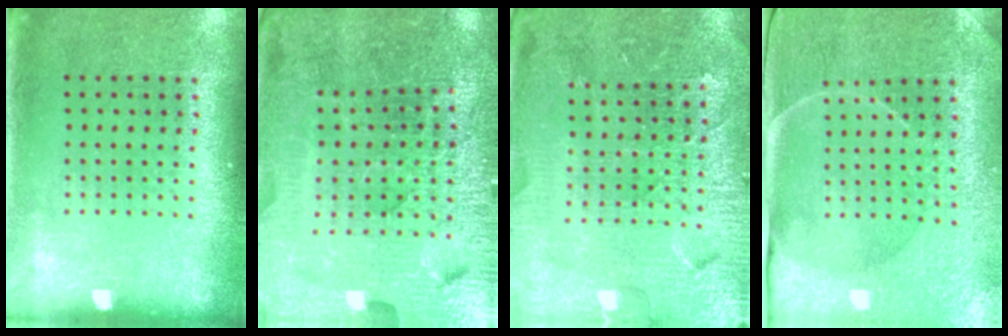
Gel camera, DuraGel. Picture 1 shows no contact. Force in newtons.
{"total": 5.1, "press": 4.9, "slide": 1.5}
{"total": 4.8, "press": 4.5, "slide": 1.6}
{"total": 3.5, "press": 3.5, "slide": 0.5}